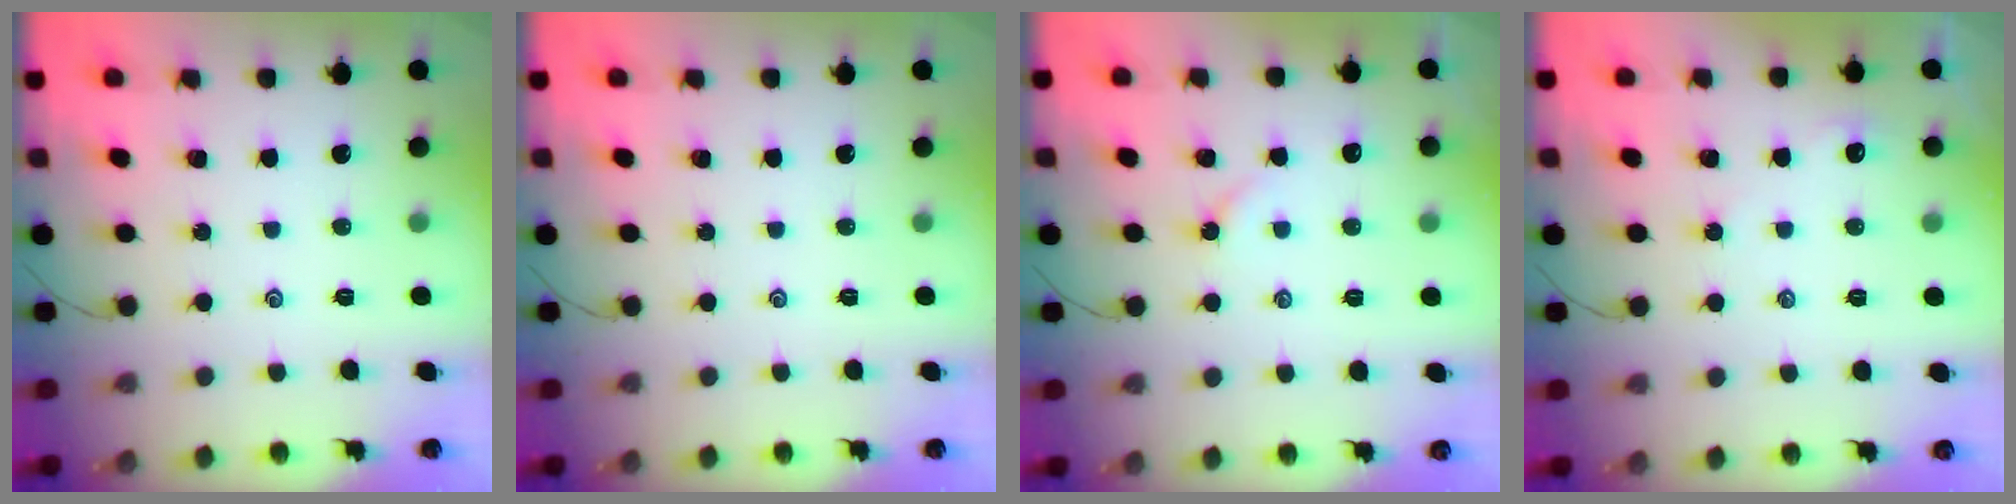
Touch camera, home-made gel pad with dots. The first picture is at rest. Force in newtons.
{"total": 0.0}
{"total": 3.8, "press": 3.8, "slide": 0.4}
{"total": 2.0, "press": 2.0, "slide": 0.3}